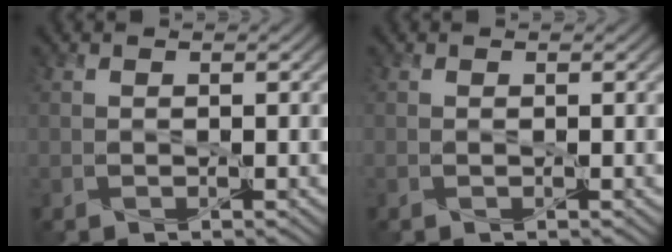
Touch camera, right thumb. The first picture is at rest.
{"total": 0.0}